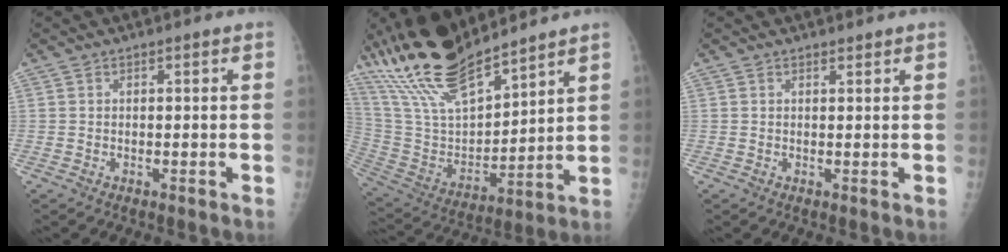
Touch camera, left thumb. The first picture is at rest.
{"total": 20.2, "force": [16.6, 5.2, 10.4], "torque": [-0.174, -0.072, 0.325]}
{"total": 0.7, "force": [0.7, 0.2, 0.1], "torque": [-0.002, -0.006, 0.011]}